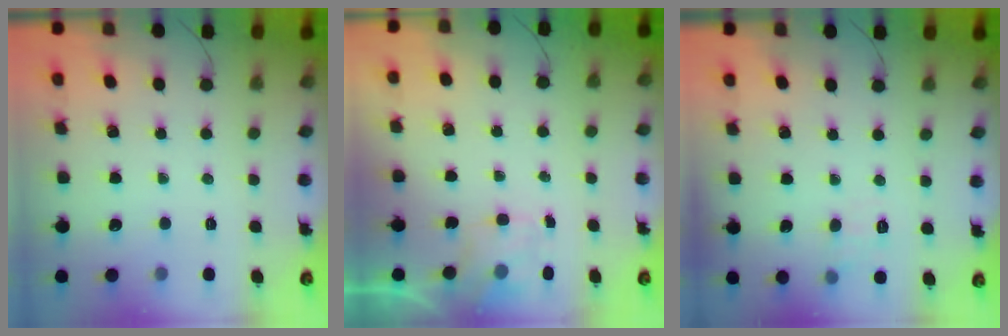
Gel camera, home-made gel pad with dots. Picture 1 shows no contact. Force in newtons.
{"total": 2.0, "press": 1.6, "slide": 1.2}
{"total": 6.5, "press": 6.3, "slide": 1.6}